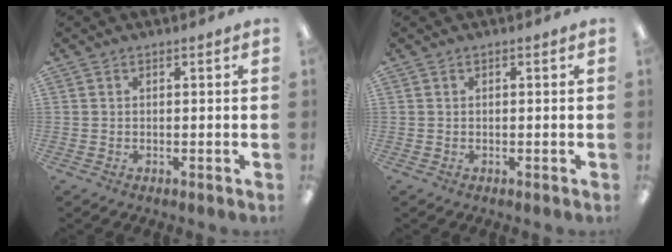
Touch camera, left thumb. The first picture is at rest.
{"total": 0.0}